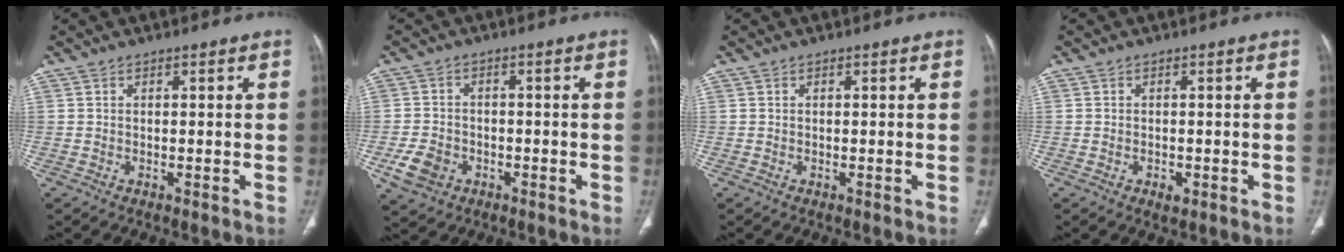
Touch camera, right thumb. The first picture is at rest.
{"total": 5.8, "force": [-2.4, 4.5, 2.7], "torque": [-0.051, 0.011, -0.037]}
{"total": 0.0}
{"total": 1.4, "force": [-0.5, 0.9, 0.9], "torque": [-0.014, -0.001, -0.005]}